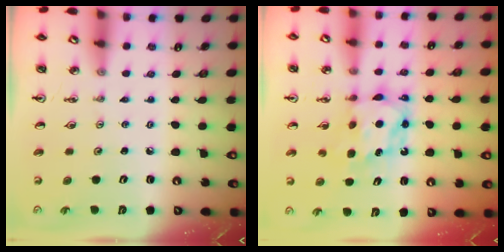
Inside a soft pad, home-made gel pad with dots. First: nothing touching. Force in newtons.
{"total": 6.4, "press": 6.4, "slide": 0.2}